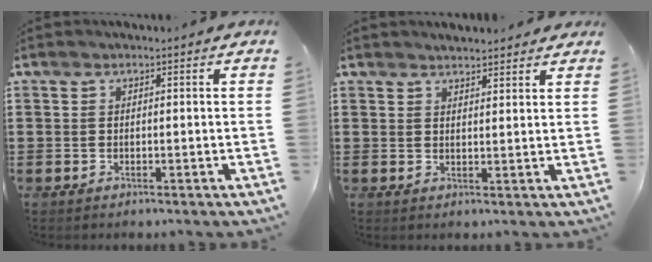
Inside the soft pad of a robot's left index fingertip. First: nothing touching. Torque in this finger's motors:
{"motor_torque": [0.60, 1.42, 0.05, 0.01]}